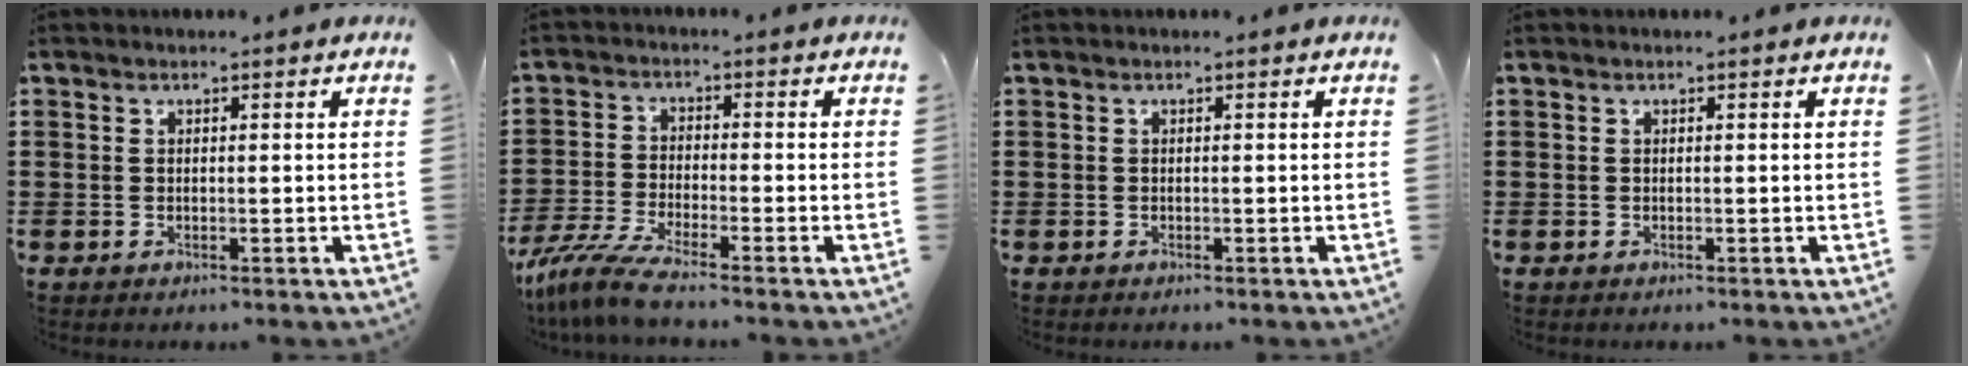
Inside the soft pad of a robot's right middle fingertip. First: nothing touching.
{"total": 5.5, "force": [-4.7, 0.1, 2.7], "torque": [-0.081, -0.022, -0.099]}
{"total": 0.0}
{"total": 0.0}